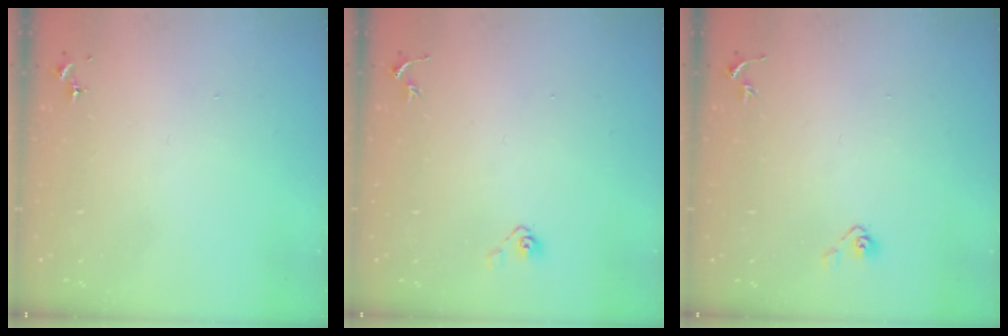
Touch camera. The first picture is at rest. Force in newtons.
{"total": 3.8, "press": 3.3, "slide": 1.8}
{"total": 3.8, "press": 3.2, "slide": 2.0}